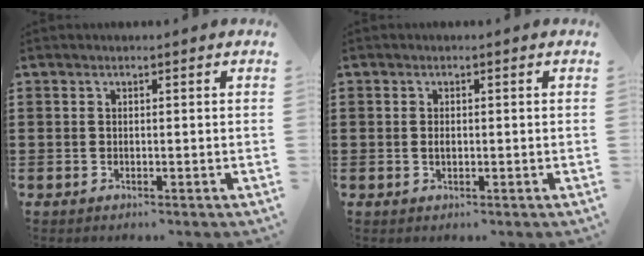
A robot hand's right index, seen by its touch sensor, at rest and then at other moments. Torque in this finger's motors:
{"motor_torque": [2.14, 0.00, 0.05, -0.07]}